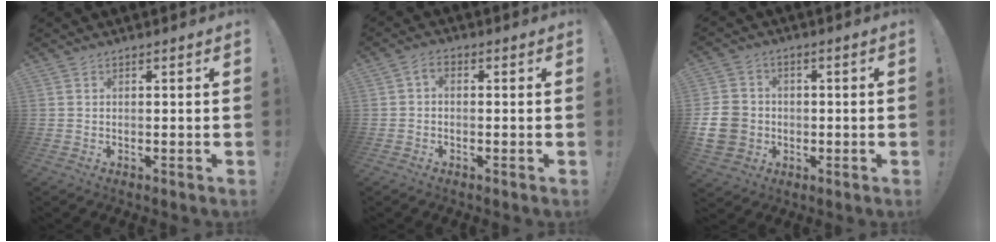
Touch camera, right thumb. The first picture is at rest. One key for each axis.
{"total": 2.1, "fx": -0.8, "fy": 1.1, "fz": 1.6, "tx": -0.025, "ty": 0.006, "tz": -0.015}
{"total": 11.6, "fx": -2.1, "fy": 10.1, "fz": 5.3, "tx": -0.109, "ty": 0.022, "tz": -0.032}